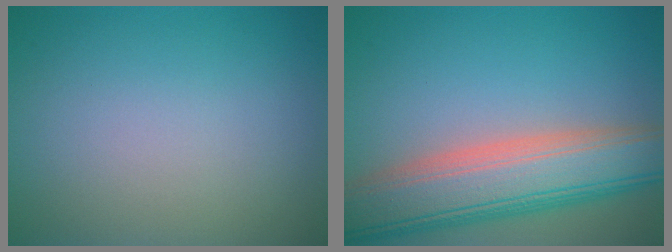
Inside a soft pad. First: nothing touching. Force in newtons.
{"total": 9.6, "press": 9.6, "slide": 0.8}